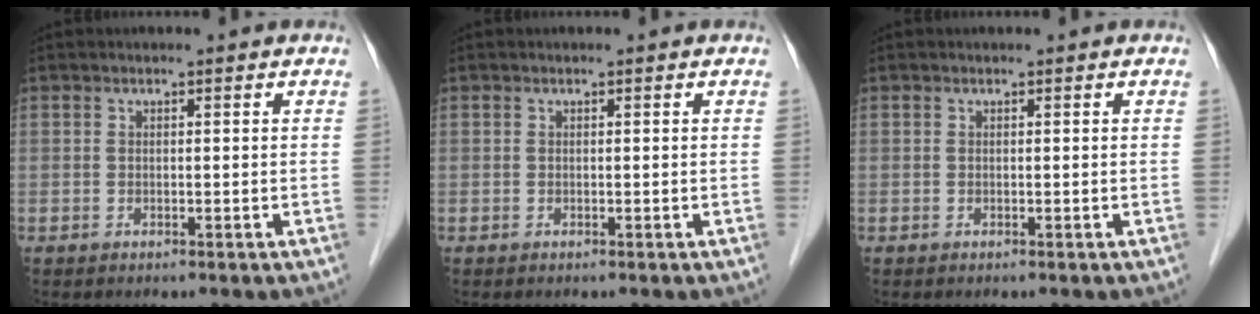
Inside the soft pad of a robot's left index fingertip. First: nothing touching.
{"total": 0.0}
{"total": 0.0}